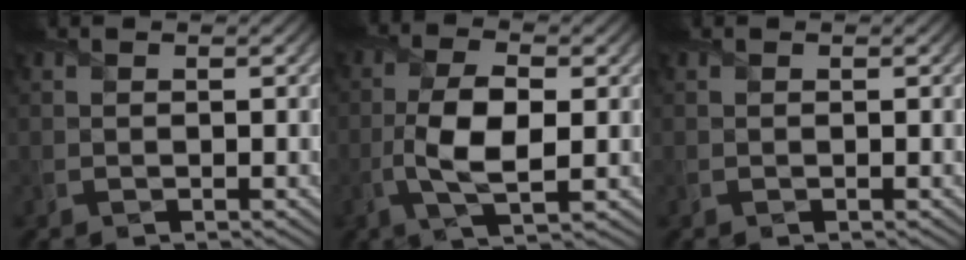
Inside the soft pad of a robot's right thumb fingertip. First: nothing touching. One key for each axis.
{"total": 7.2, "fx": -1.1, "fy": 2.8, "fz": 6.5, "tx": -0.143, "ty": 0.000, "tz": -0.022}
{"total": 0.0}